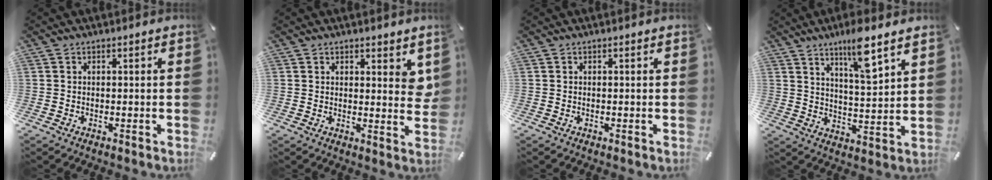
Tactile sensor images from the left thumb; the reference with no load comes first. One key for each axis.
{"total": 4.3, "fx": 2.8, "fy": 2.4, "fz": 2.2, "tx": -0.008, "ty": -0.019, "tz": 0.045}
{"total": 0.0}
{"total": 9.9, "fx": 7.3, "fy": 1.5, "fz": 6.6, "tx": -0.107, "ty": -0.045, "tz": 0.121}